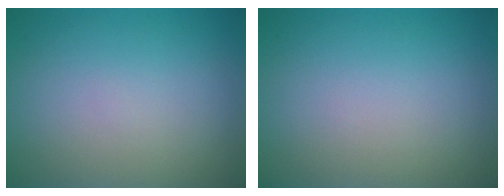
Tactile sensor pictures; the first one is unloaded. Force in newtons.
{"total": 0.0}